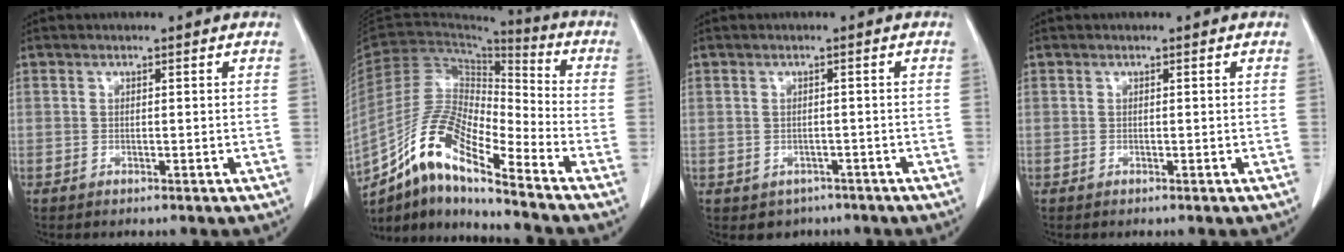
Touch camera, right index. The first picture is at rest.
{"total": 14.3, "force": [-10.1, 2.3, 9.8], "torque": [-0.194, 0.009, -0.185]}
{"total": 3.0, "force": [-2.0, 2.3, 0.3], "torque": [-0.002, 0.008, -0.023]}
{"total": 0.0}